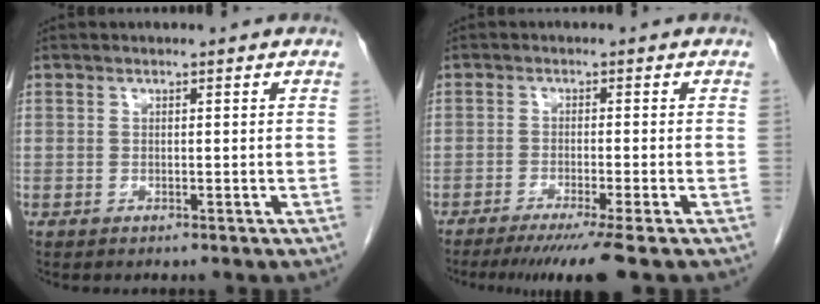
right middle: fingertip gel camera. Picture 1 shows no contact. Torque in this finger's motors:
{"motor_torque": [0.63, -0.43, 0.12, 0.03]}